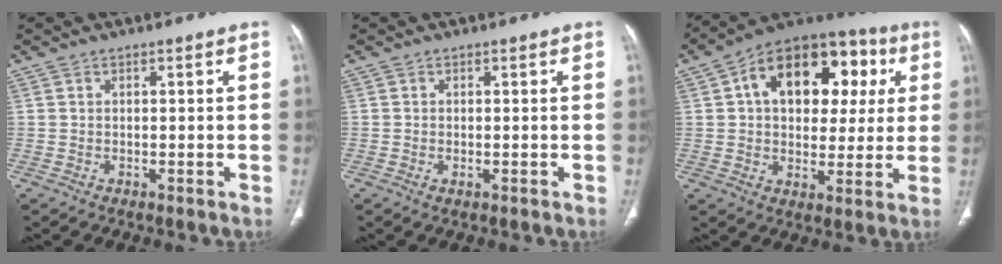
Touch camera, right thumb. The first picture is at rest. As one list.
[{"total": 0.8, "force": [-0.3, 0.3, 0.7], "torque": [-0.015, -0.003, -0.004]}, {"total": 21.3, "force": [5.6, 13.7, 15.4], "torque": [-0.182, 0.024, 0.077]}]